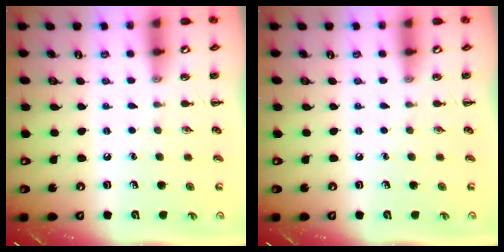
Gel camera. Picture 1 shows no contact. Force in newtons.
{"total": 0.0}